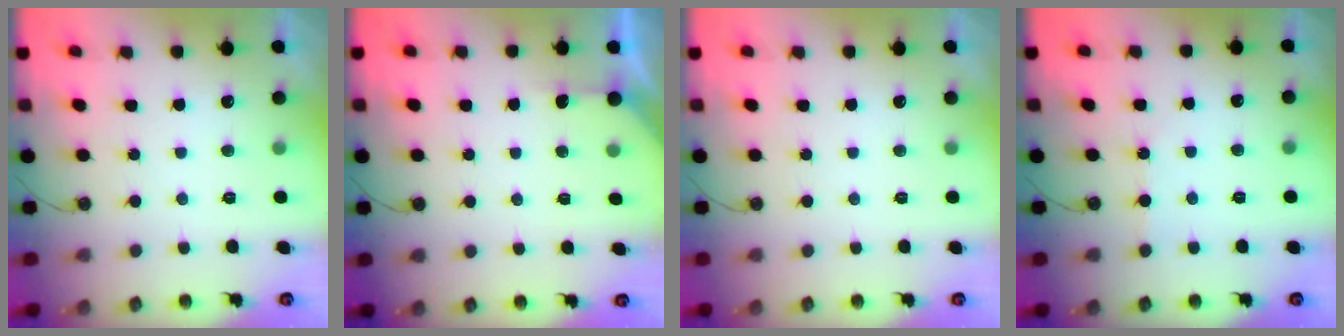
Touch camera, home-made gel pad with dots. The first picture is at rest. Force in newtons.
{"total": 2.5, "press": 2.5, "slide": 0.2}
{"total": 0.0}
{"total": 1.3, "press": 1.2, "slide": 0.3}